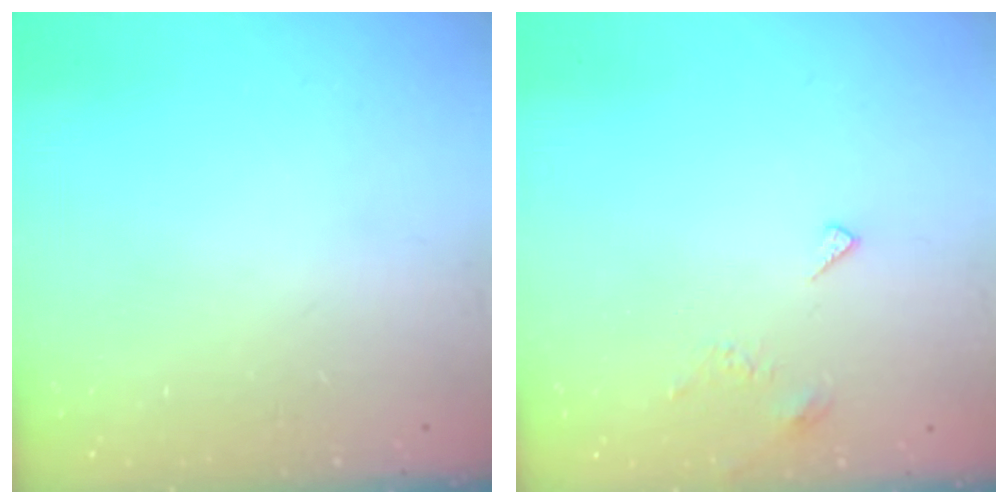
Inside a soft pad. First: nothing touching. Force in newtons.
{"total": 3.3, "press": 3.3, "slide": 0.4}